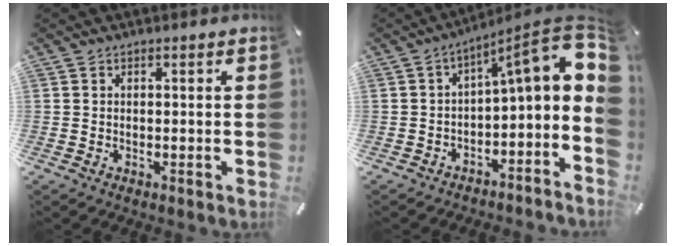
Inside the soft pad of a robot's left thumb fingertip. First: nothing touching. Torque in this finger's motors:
{"motor_torque": [-0.19, 0.98, 0.93, 0.74, 0.07]}